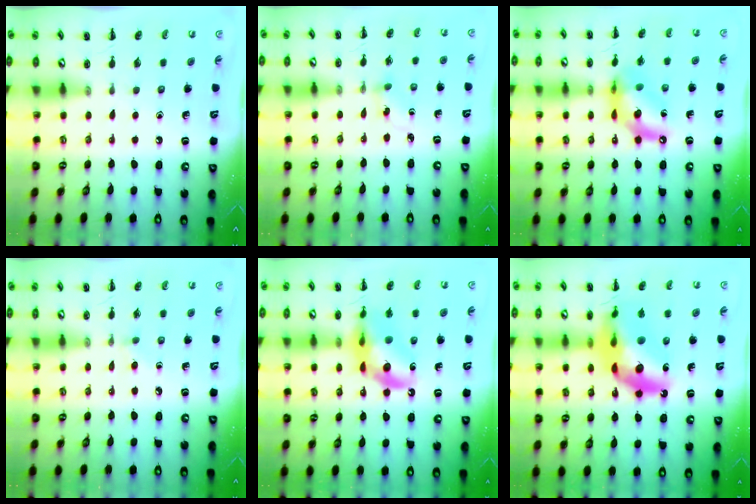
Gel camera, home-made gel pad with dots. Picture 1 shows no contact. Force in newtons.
{"total": 1.9, "press": 1.7, "slide": 0.9}
{"total": 12.6, "press": 12.1, "slide": 3.3}
{"total": 2.7, "press": 2.5, "slide": 0.9}
{"total": 14.3, "press": 13.9, "slide": 3.3}
{"total": 19.5, "press": 18.8, "slide": 5.0}